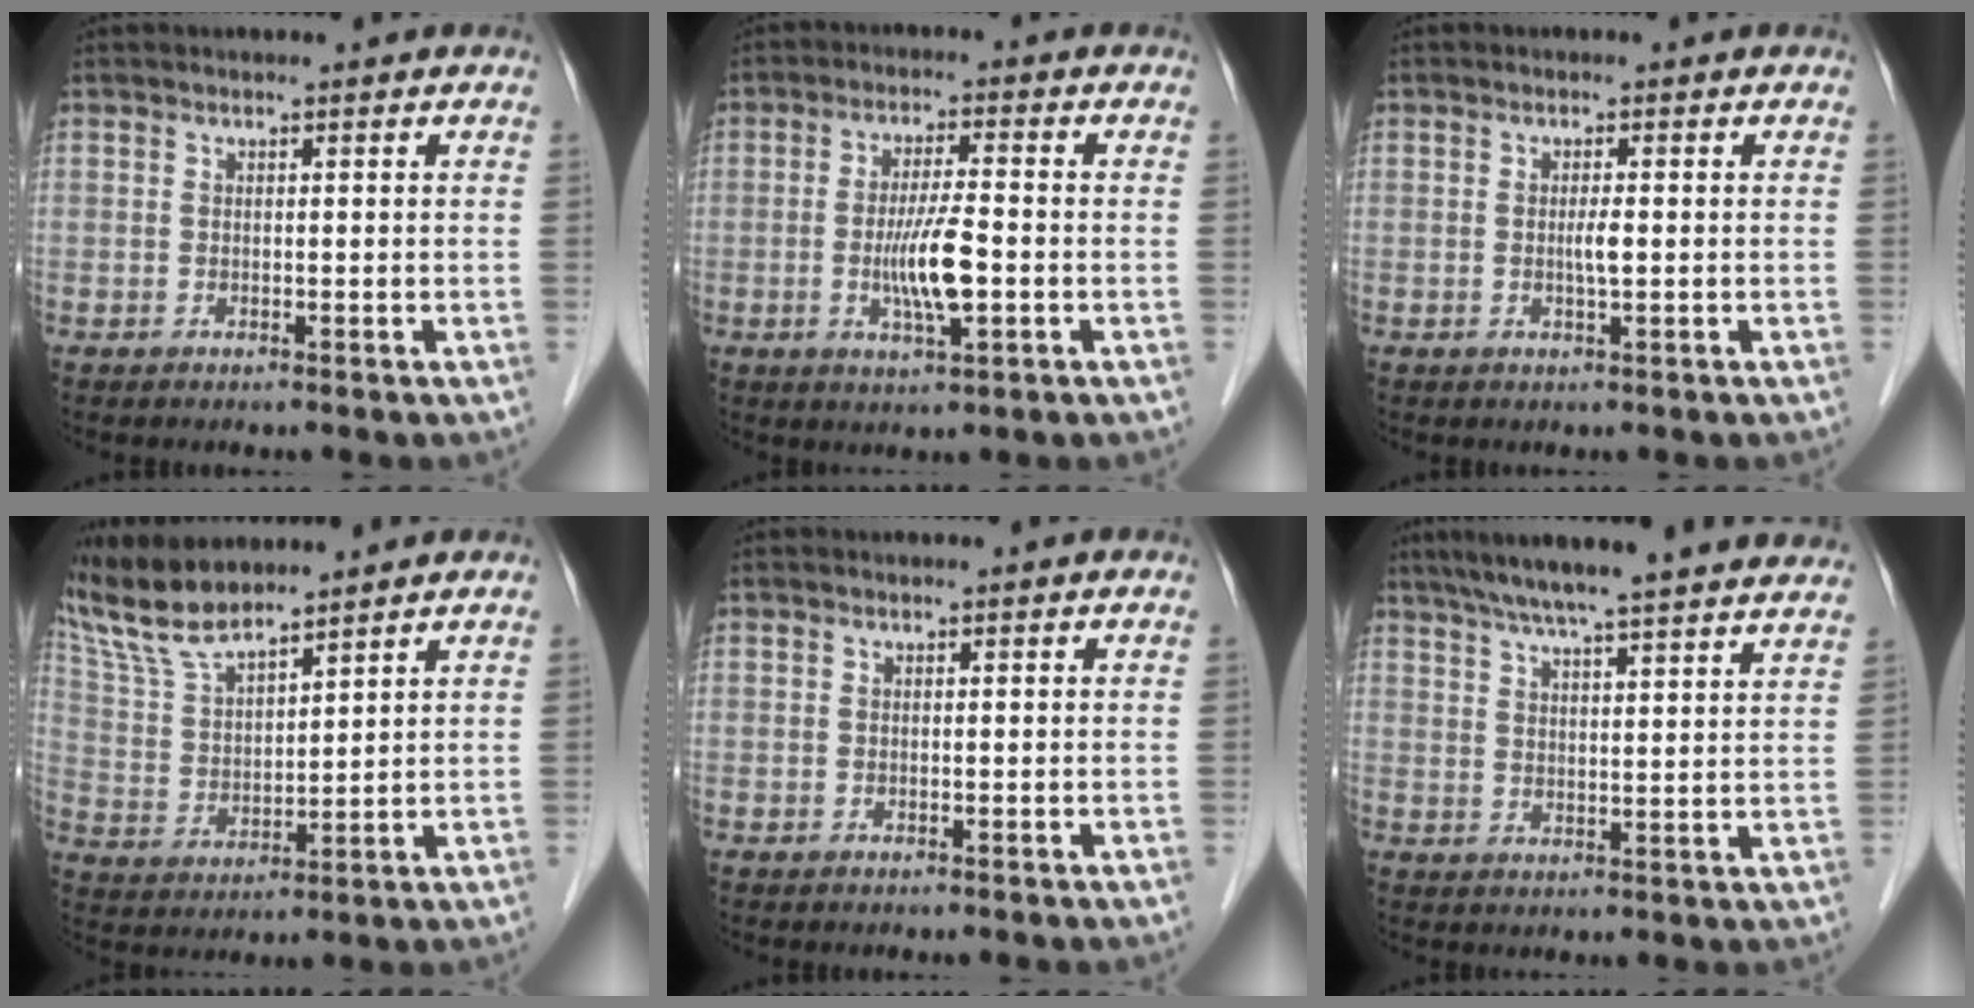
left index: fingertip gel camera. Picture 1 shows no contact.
{"total": 6.8, "force": [-1.6, 0.8, 6.6], "torque": [-0.127, -0.007, -0.031]}
{"total": 1.6, "force": [-0.2, 0.0, 1.6], "torque": [-0.028, -0.001, -0.006]}
{"total": 9.6, "force": [8.7, 1.0, 3.8], "torque": [-0.096, 0.014, 0.178]}
{"total": 0.0}
{"total": 22.1, "force": [19.4, 0.9, 10.7], "torque": [-0.171, 0.018, 0.252]}